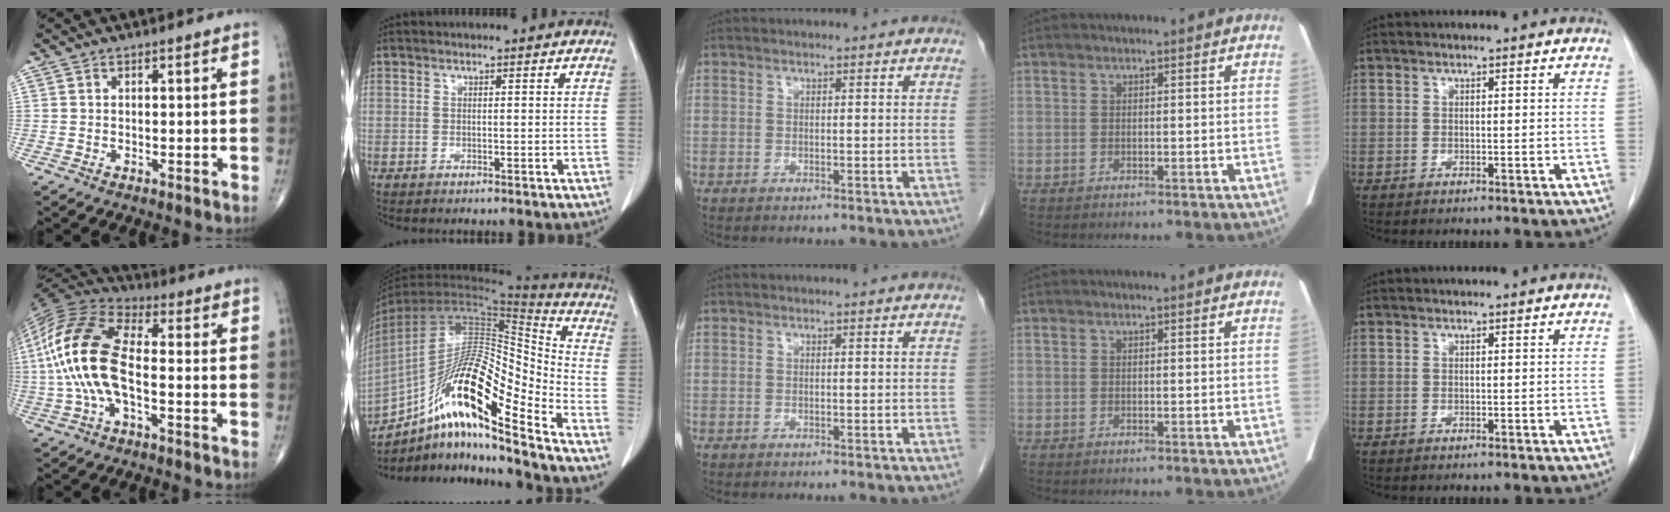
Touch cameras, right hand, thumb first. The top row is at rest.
{"thumb": {"total": 17.5, "force": [-1.9, 8.1, 15.4], "torque": [-0.333, 0.034, -0.042]}, "index": {"total": 19.3, "force": [-12.1, 2.3, 14.9], "torque": [-0.269, 0.013, -0.214]}}